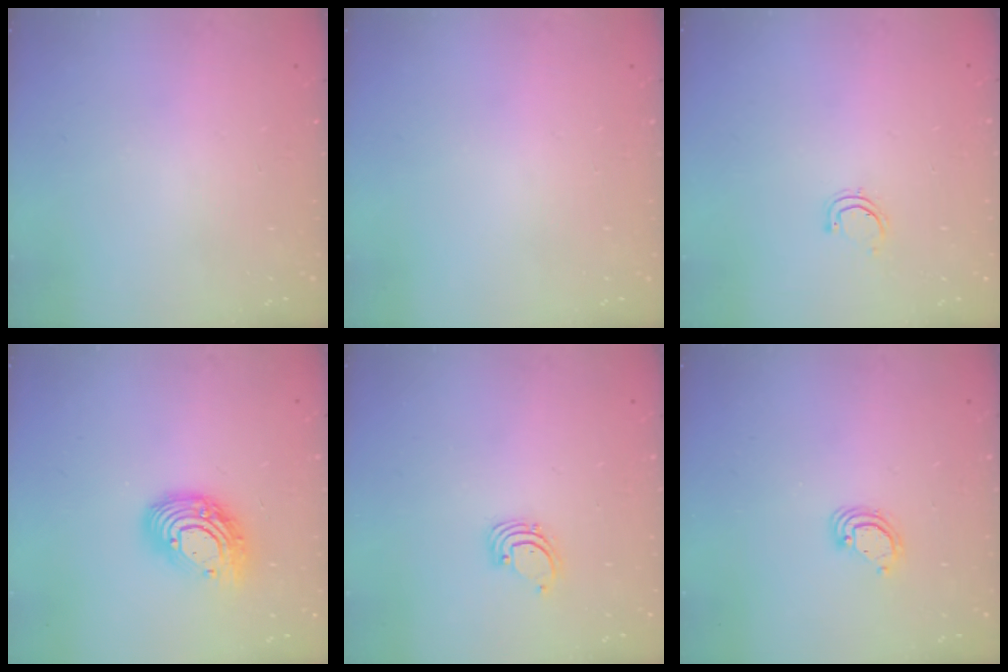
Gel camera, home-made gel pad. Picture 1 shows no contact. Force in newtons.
{"total": 0.0}
{"total": 3.8, "press": 3.5, "slide": 1.6}
{"total": 12.4, "press": 12.4, "slide": 1.1}
{"total": 1.4, "press": 1.4, "slide": 0.1}
{"total": 3.8, "press": 3.8, "slide": 0.1}